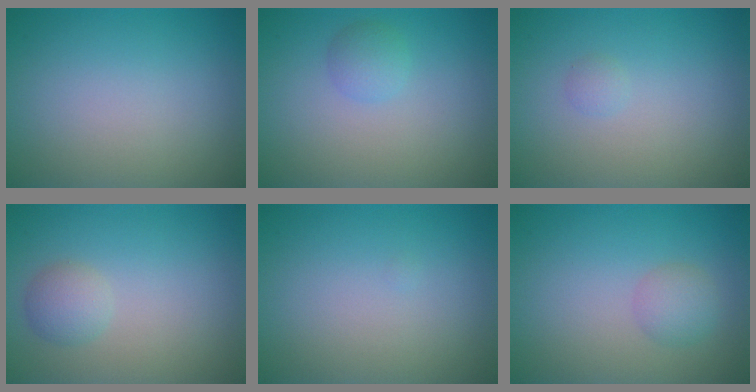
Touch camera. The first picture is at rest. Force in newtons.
{"total": 1.5, "press": 1.5, "slide": 0.0}
{"total": 0.6, "press": 0.6, "slide": 0.1}
{"total": 1.8, "press": 1.8, "slide": 0.1}
{"total": 0.0}
{"total": 1.6, "press": 1.6, "slide": 0.2}